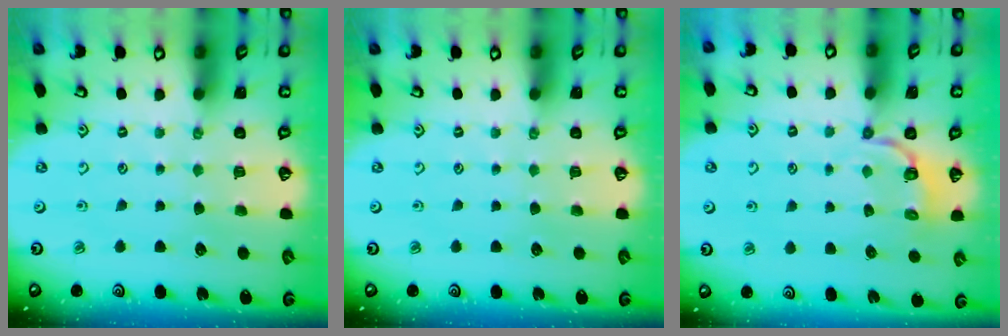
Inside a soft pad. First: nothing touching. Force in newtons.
{"total": 0.0}
{"total": 4.2, "press": 3.2, "slide": 2.7}